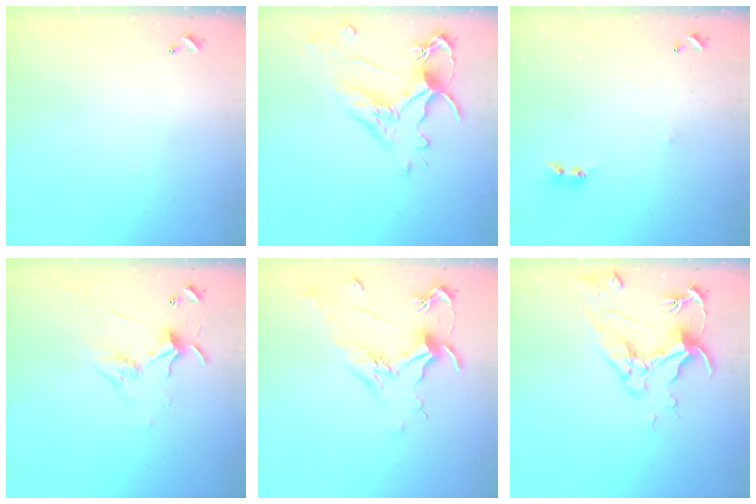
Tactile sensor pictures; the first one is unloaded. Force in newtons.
{"total": 6.2, "press": 6.0, "slide": 1.6}
{"total": 2.5, "press": 2.4, "slide": 0.4}
{"total": 4.2, "press": 4.2, "slide": 0.4}
{"total": 2.1, "press": 2.0, "slide": 0.8}
{"total": 9.6, "press": 9.5, "slide": 1.5}